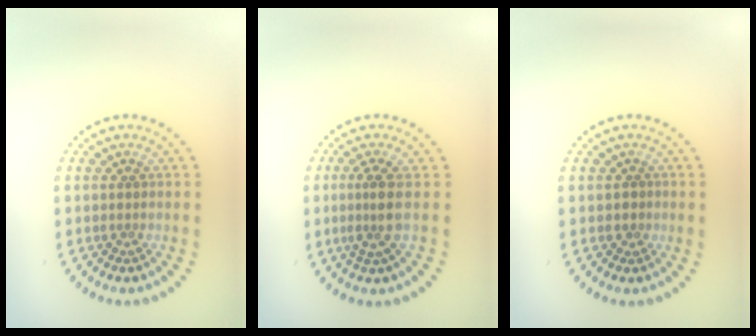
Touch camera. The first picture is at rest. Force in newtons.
{"total": 2.5, "press": 1.8, "slide": 1.7}
{"total": 0.6, "press": 0.4, "slide": 0.4}